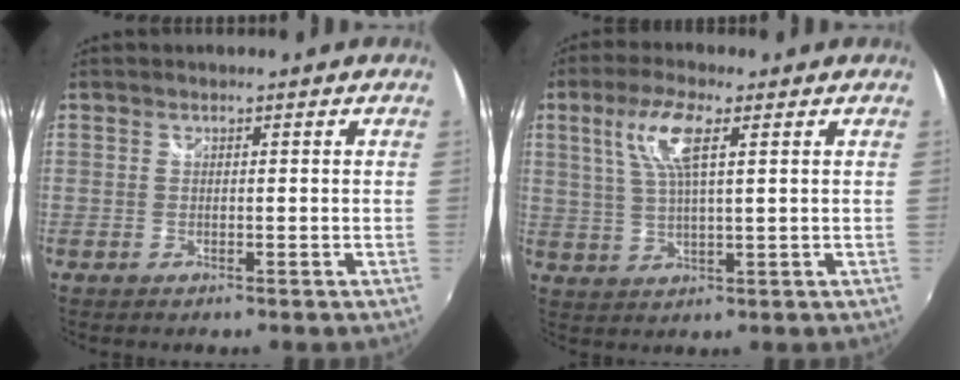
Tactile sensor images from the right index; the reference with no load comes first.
{"total": 8.0, "force": [3.1, 1.8, 7.1], "torque": [-0.143, 0.008, 0.063]}